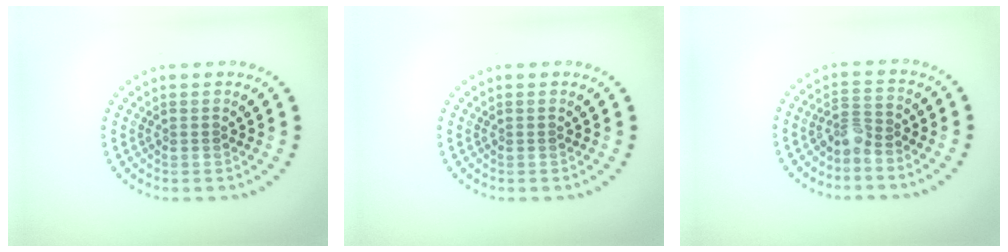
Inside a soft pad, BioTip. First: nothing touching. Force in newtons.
{"total": 0.0}
{"total": 2.0, "press": 1.5, "slide": 1.3}